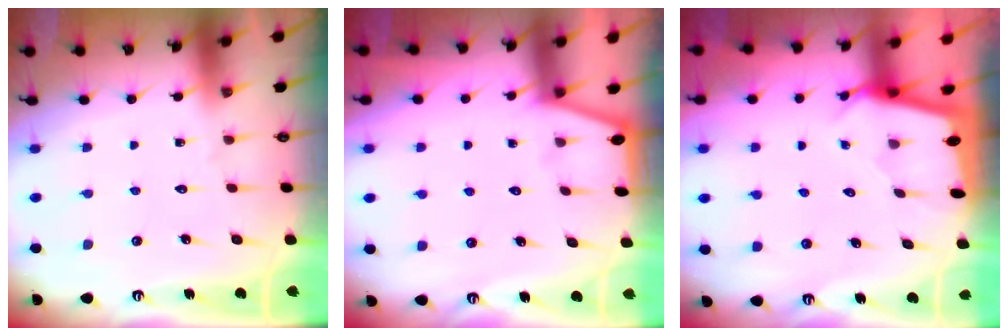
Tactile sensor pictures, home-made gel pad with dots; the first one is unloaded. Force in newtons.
{"total": 0.7, "press": 0.6, "slide": 0.2}
{"total": 2.1, "press": 2.1, "slide": 0.2}